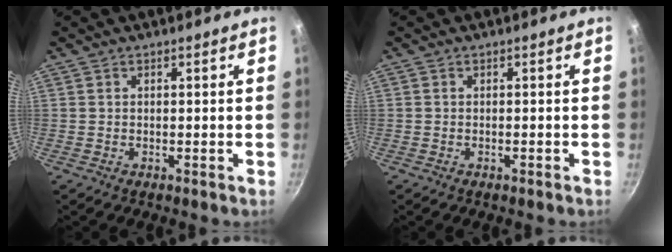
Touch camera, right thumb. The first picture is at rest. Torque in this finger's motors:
{"motor_torque": [-0.45, -0.20, -0.15, -0.23, 0.07]}